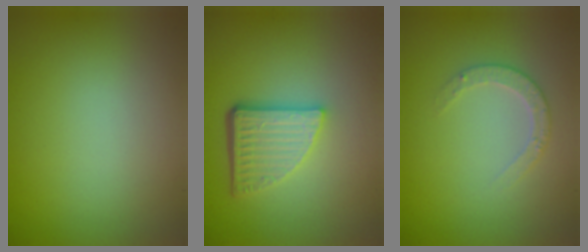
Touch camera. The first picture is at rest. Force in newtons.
{"total": 5.1, "press": 3.6, "slide": 3.7}
{"total": 2.1, "press": 2.1, "slide": 0.3}